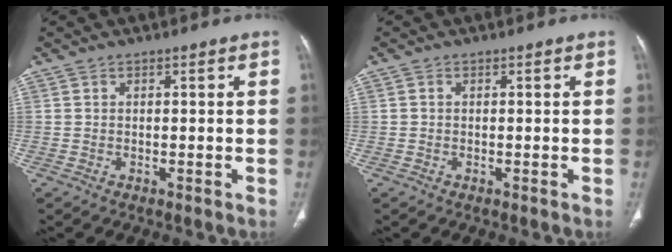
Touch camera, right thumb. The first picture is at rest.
{"total": 0.0}